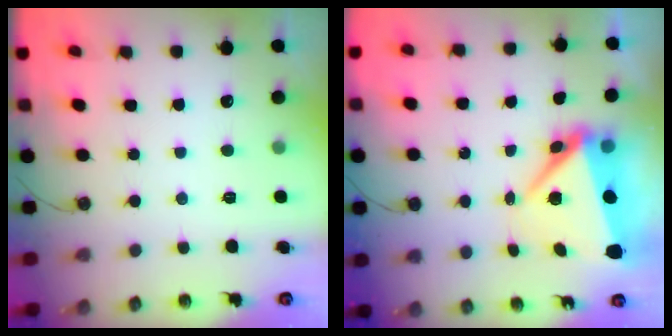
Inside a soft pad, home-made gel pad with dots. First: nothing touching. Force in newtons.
{"total": 10.0, "press": 9.9, "slide": 0.8}